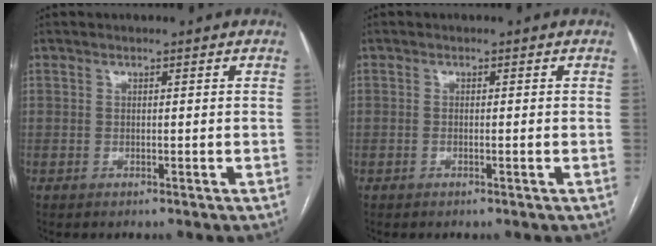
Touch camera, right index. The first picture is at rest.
{"total": 0.7, "force": [-0.2, 0.1, 0.7], "torque": [-0.012, -0.001, -0.001]}